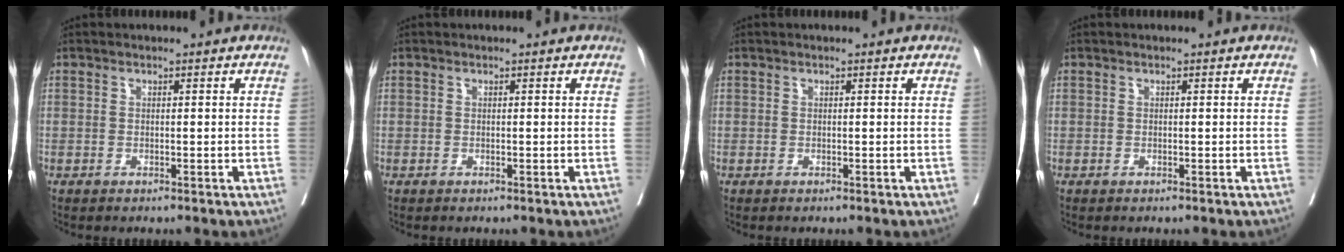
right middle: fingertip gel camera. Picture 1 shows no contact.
{"total": 0.0}
{"total": 0.0}
{"total": 0.0}